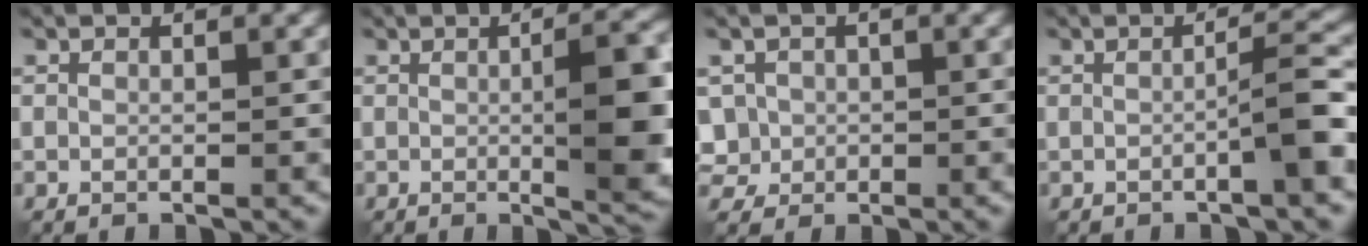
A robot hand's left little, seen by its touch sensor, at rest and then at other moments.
{"total": 8.3, "force": [0.0, 2.1, 8.1], "torque": [-0.104, 0.005, -0.002]}
{"total": 3.2, "force": [0.5, 2.9, 1.2], "torque": [-0.039, -0.001, 0.010]}
{"total": 3.6, "force": [-0.7, 0.5, 3.5], "torque": [-0.055, 0.010, -0.016]}